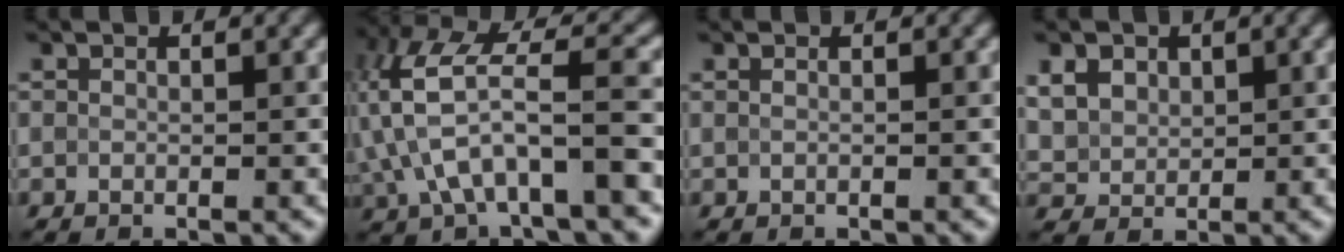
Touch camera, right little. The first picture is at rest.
{"total": 9.3, "force": [-1.3, 4.1, 8.3], "torque": [-0.166, 0.021, -0.030]}
{"total": 0.6, "force": [0.2, 0.4, 0.5], "torque": [-0.008, -0.001, -0.001]}
{"total": 5.1, "force": [2.3, 3.8, 2.4], "torque": [-0.076, 0.013, 0.048]}